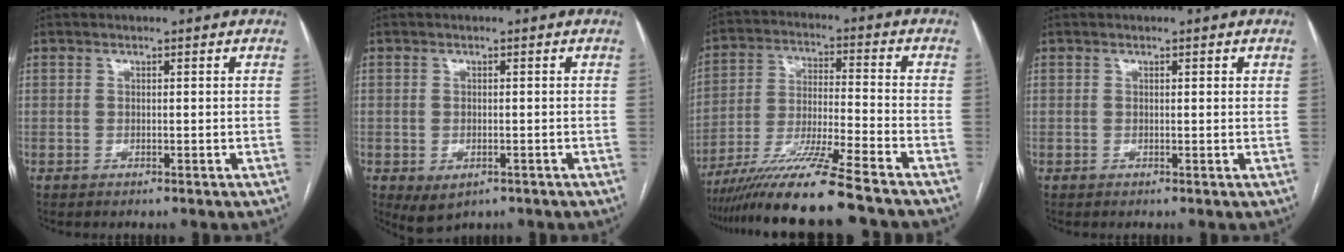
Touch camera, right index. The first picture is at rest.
{"total": 3.3, "force": [-1.3, 2.1, 2.2], "torque": [-0.042, -0.006, -0.003]}
{"total": 14.3, "force": [-11.6, -1.6, 8.2], "torque": [-0.148, -0.024, -0.204]}
{"total": 0.7, "force": [0.4, 0.1, 0.6], "torque": [-0.010, 0.001, 0.003]}